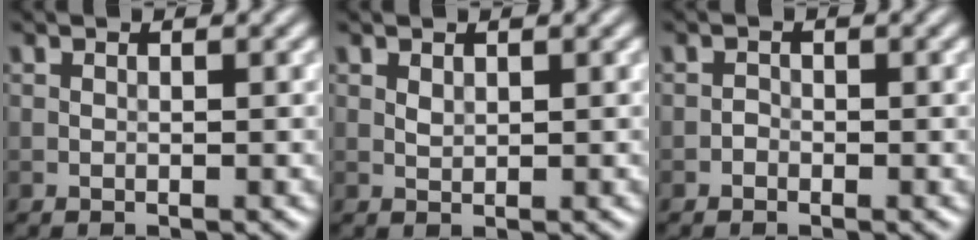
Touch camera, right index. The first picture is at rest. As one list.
[{"total": 0.7, "force": [0.4, 0.4, 0.5], "torque": [-0.013, -0.001, 0.010]}, {"total": 0.6, "force": [-0.4, 0.5, 0.1], "torque": [0.002, 0.000, -0.009]}]